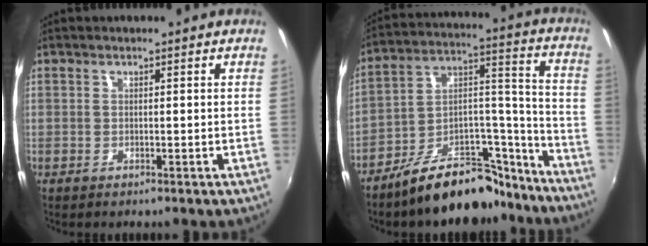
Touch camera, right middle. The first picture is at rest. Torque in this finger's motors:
{"motor_torque": [1.30, -0.84, 0.86, 0.21]}